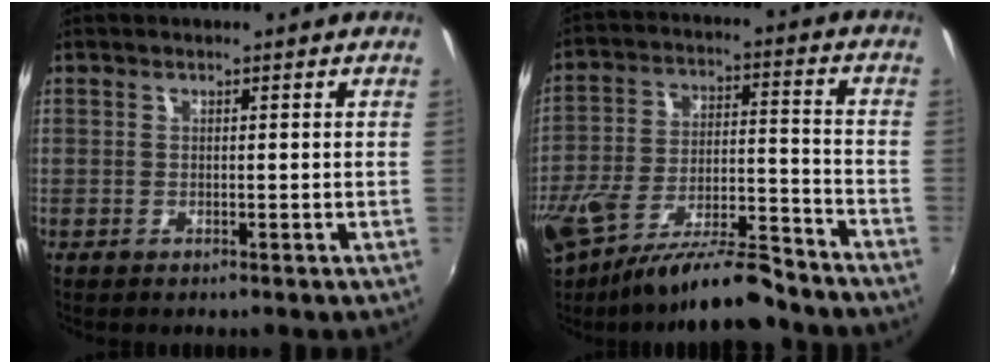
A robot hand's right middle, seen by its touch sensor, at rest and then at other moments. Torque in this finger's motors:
{"motor_torque": [0.55, -0.55, 0.37, 0.13]}